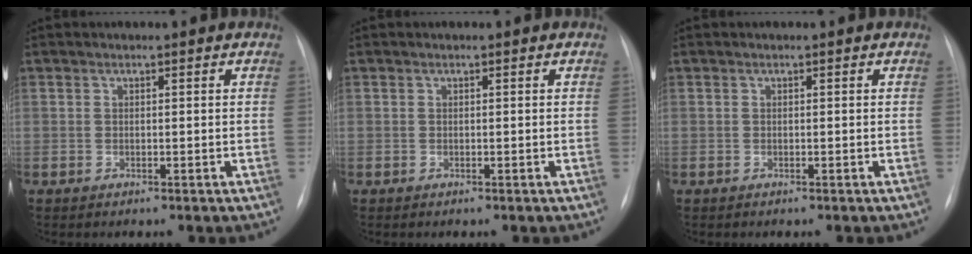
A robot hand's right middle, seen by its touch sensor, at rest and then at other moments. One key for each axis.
{"total": 0.0}
{"total": 0.0}